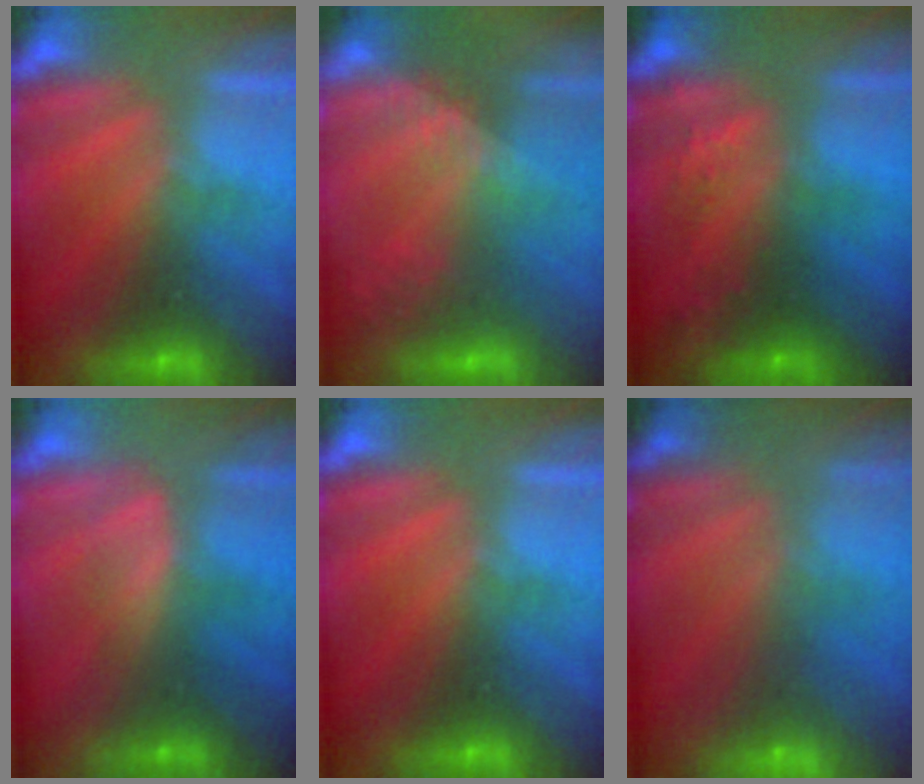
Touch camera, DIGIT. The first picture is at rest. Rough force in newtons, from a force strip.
{"total": 2.4}
{"total": 7.3}
{"total": 2.7}
{"total": 0.0}
{"total": 8.0}